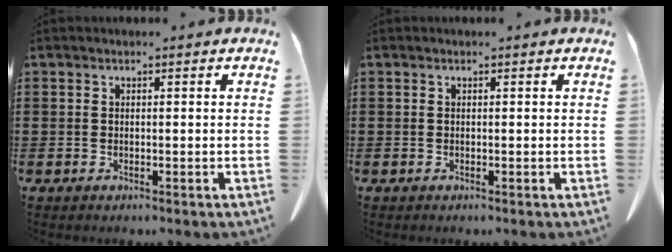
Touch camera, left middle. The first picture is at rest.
{"total": 0.0}